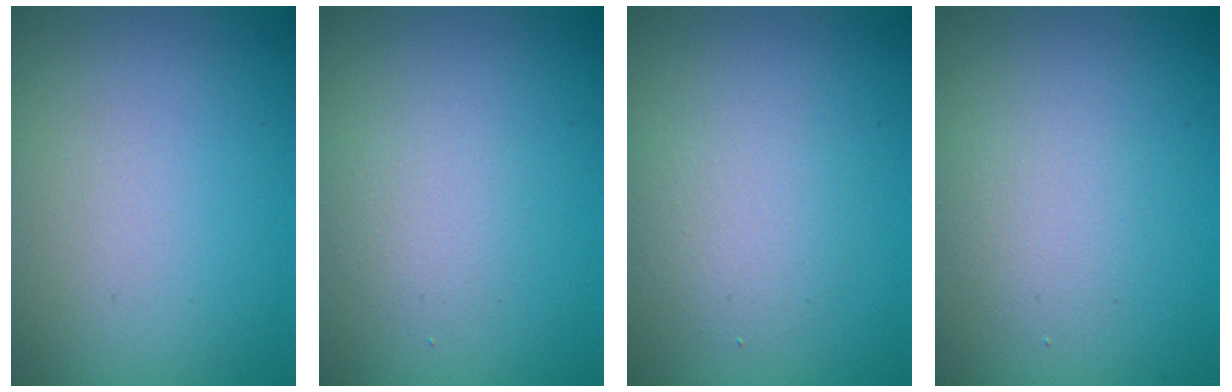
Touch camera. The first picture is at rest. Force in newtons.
{"total": 1.6, "press": 1.6, "slide": 0.0}
{"total": 2.4, "press": 2.4, "slide": 0.3}
{"total": 1.9, "press": 1.9, "slide": 0.1}